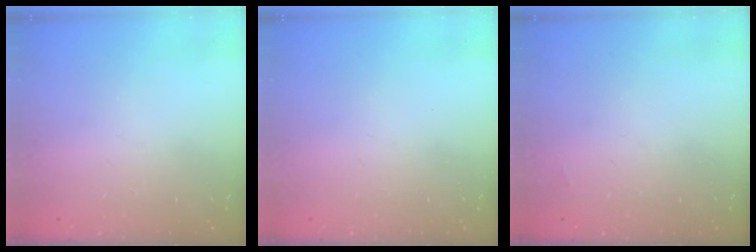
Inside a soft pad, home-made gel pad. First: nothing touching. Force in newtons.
{"total": 0.0}
{"total": 1.3, "press": 1.3, "slide": 0.2}